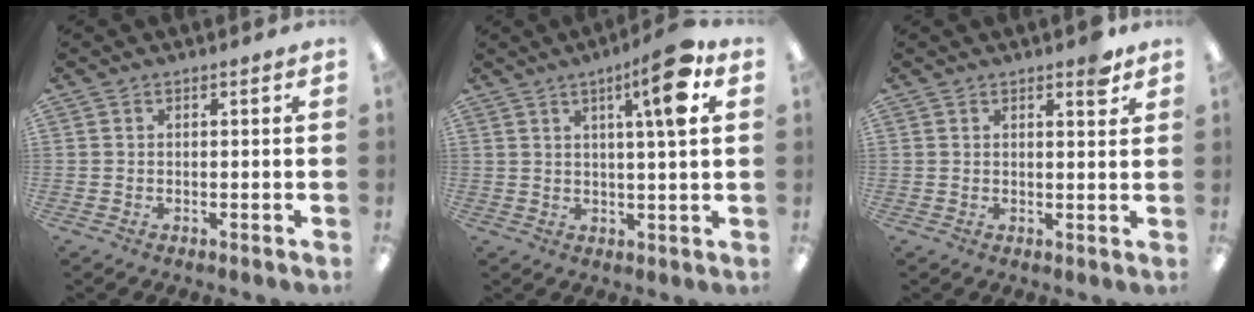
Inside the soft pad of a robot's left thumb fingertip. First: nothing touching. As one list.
[{"total": 10.6, "force": [4.8, 1.6, 9.3], "torque": [-0.141, -0.008, 0.067]}, {"total": 3.3, "force": [2.6, 0.9, 1.9], "torque": [-0.019, -0.013, 0.040]}]